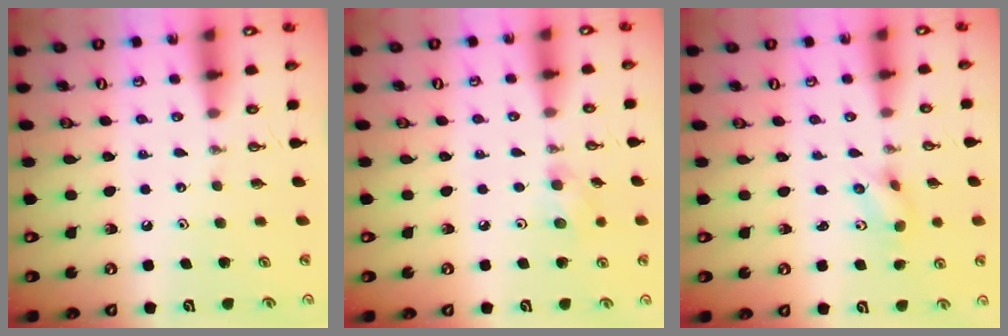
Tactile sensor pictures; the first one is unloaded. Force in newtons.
{"total": 6.7, "press": 6.6, "slide": 1.4}
{"total": 2.5, "press": 2.3, "slide": 0.9}